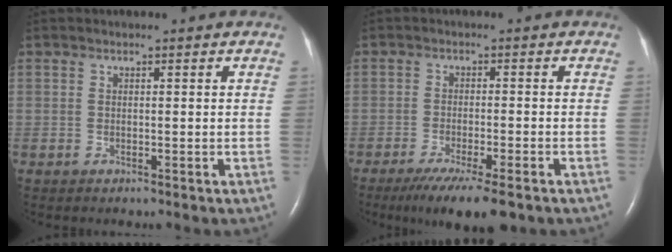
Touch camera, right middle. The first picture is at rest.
{"total": 9.3, "force": [-6.7, 1.0, 6.4], "torque": [-0.099, -0.021, -0.103]}